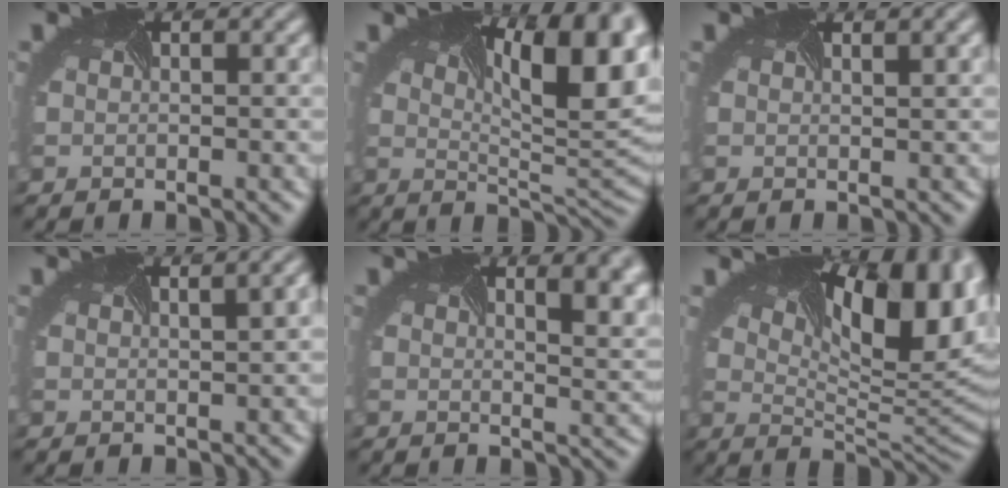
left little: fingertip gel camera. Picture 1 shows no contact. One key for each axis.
{"total": 12.2, "fx": 4.2, "fy": 4.5, "fz": 10.5, "tx": -0.114, "ty": 0.022, "tz": 0.053}
{"total": 1.9, "fx": 1.1, "fy": 0.7, "fz": 1.4, "tx": -0.011, "ty": 0.014, "tz": 0.001}
{"total": 3.4, "fx": 1.2, "fy": 1.5, "fz": 2.9, "tx": -0.013, "ty": 0.026, "tz": 0.001}
{"total": 8.3, "fx": 3.5, "fy": 4.1, "fz": 6.3, "tx": -0.057, "ty": 0.036, "tz": 0.036}
{"total": 12.8, "fx": 4.9, "fy": 5.5, "fz": 10.5, "tx": -0.129, "ty": 0.013, "tz": 0.079}